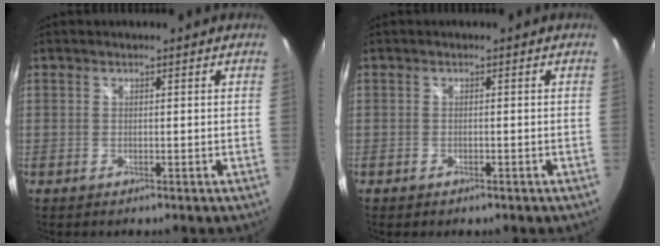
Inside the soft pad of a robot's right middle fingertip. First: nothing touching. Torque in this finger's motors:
{"motor_torque": [-0.25, -0.19, -0.06, -0.01]}